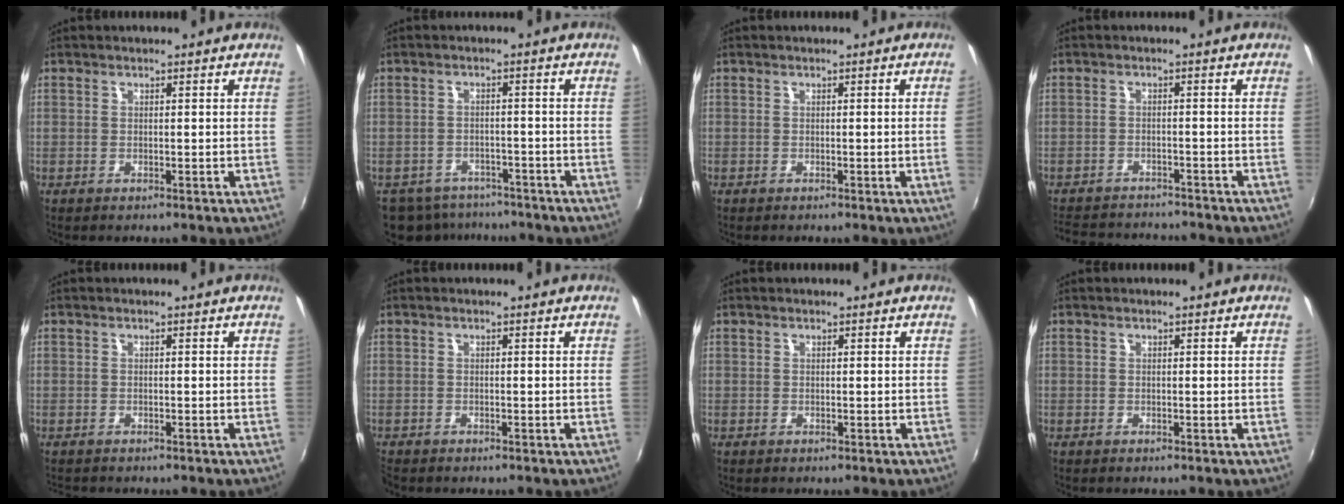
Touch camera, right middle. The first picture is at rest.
{"total": 9.7, "force": [-7.8, 5.2, 2.7], "torque": [-0.077, -0.005, -0.111]}
{"total": 1.3, "force": [0.0, -0.8, 1.0], "torque": [-0.007, -0.009, 0.002]}
{"total": 10.7, "force": [-9.8, 2.8, 3.1], "torque": [-0.084, -0.003, -0.150]}
{"total": 1.1, "force": [-1.0, 0.3, 0.2], "torque": [-0.007, -0.006, -0.018]}
{"total": 1.0, "force": [-0.9, 0.4, 0.0], "torque": [-0.006, -0.003, -0.019]}
{"total": 0.0}
{"total": 0.0}